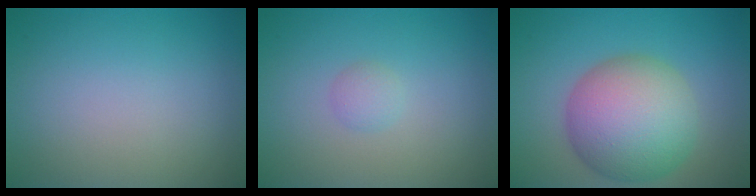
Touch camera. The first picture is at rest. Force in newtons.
{"total": 1.0, "press": 1.0, "slide": 0.0}
{"total": 9.4, "press": 9.3, "slide": 0.4}